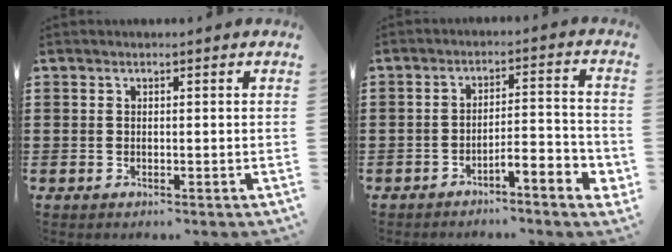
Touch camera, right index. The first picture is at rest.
{"total": 4.1, "force": [-3.5, 0.2, 2.1], "torque": [-0.038, -0.003, -0.071]}